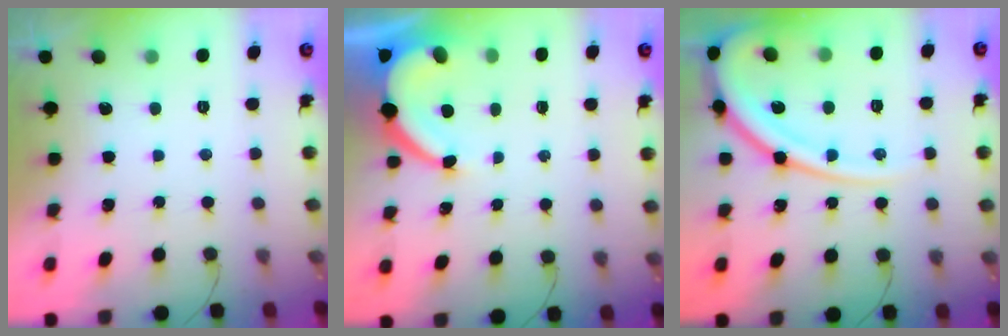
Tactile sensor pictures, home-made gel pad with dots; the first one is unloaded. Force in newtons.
{"total": 6.9, "press": 6.8, "slide": 1.0}
{"total": 16.4, "press": 16.3, "slide": 1.6}